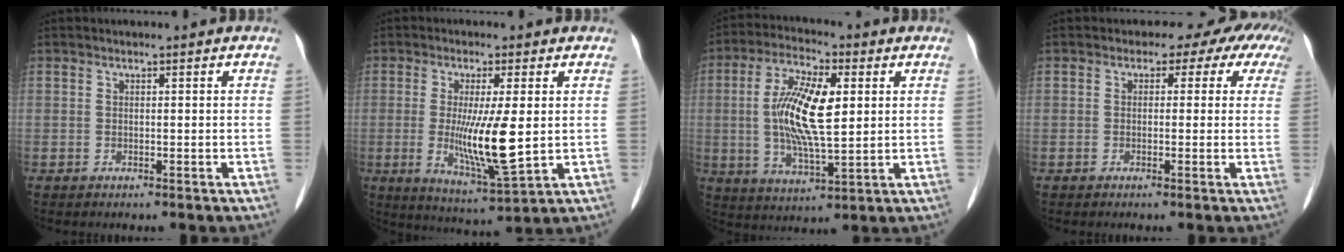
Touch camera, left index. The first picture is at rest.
{"total": 9.9, "force": [0.0, 1.2, 9.8], "torque": [-0.184, -0.028, 0.002]}
{"total": 12.4, "force": [1.7, 3.7, 11.7], "torque": [-0.234, 0.005, 0.028]}
{"total": 6.2, "force": [3.0, 3.9, 3.7], "torque": [-0.035, 0.031, 0.016]}